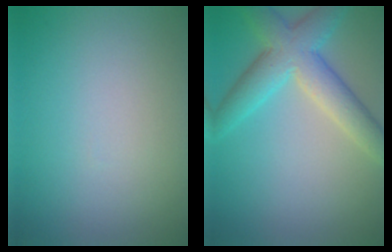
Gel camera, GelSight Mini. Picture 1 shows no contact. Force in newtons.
{"total": 4.9, "press": 4.9, "slide": 0.3}